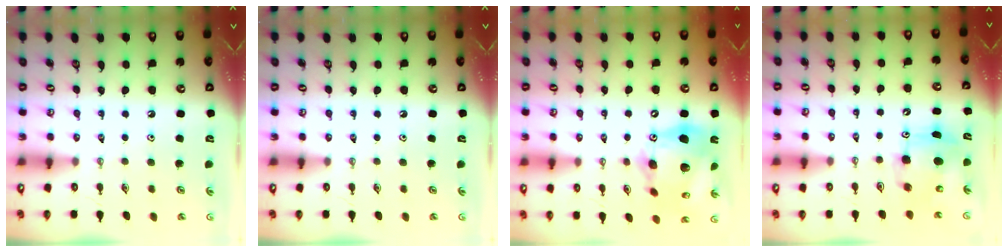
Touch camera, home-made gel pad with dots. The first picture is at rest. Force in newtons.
{"total": 0.0}
{"total": 22.1, "press": 21.8, "slide": 3.5}
{"total": 6.8, "press": 6.5, "slide": 1.9}